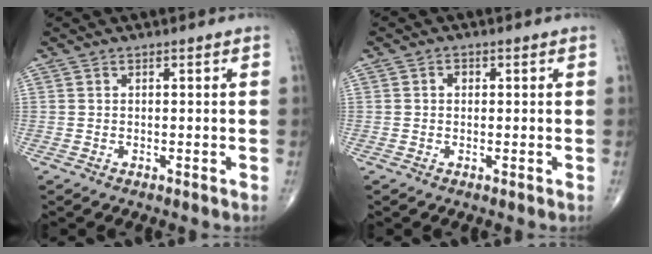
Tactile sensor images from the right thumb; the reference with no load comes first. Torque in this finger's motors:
{"motor_torque": [0.49, 0.51, 0.29, -0.02, -0.02]}